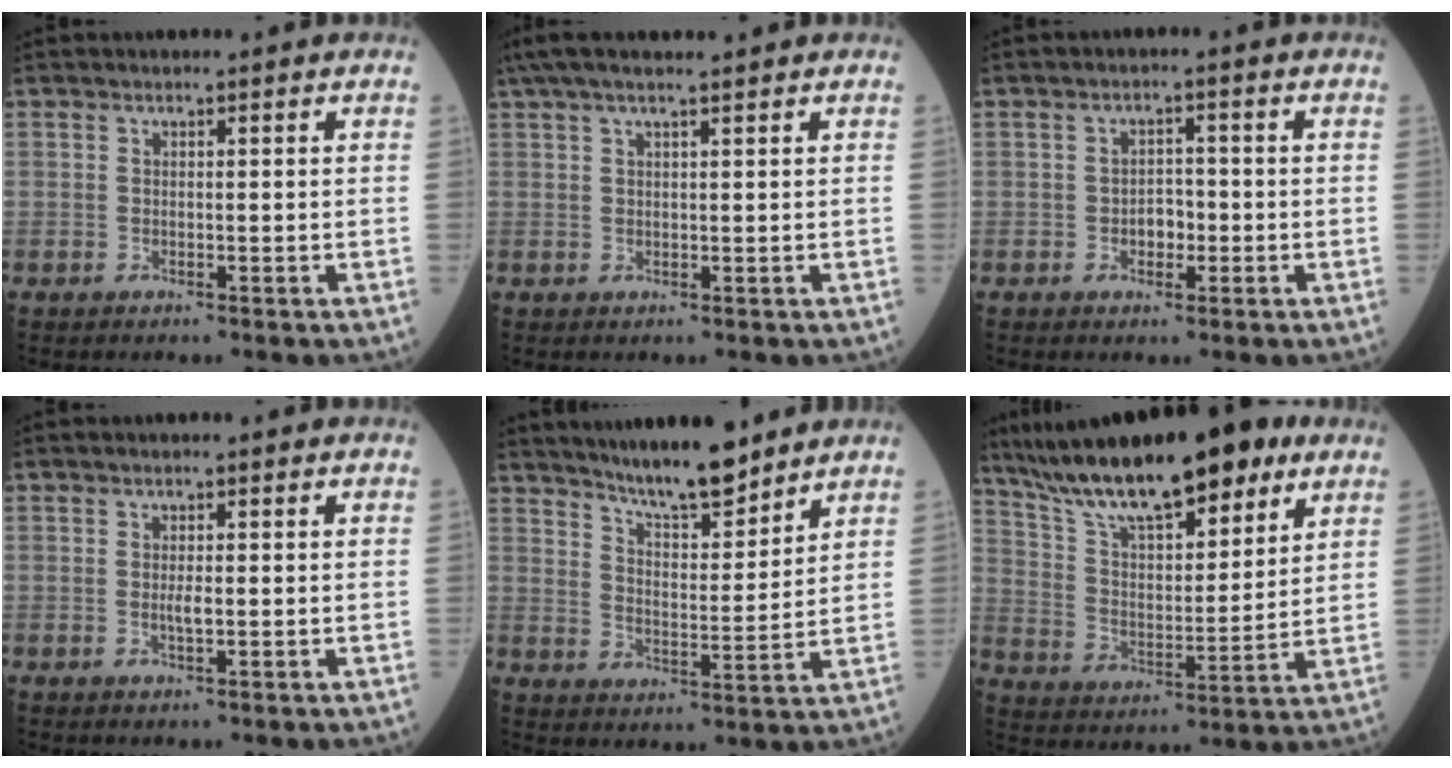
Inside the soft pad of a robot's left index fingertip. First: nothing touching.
{"total": 8.1, "force": [6.4, 0.5, 4.8], "torque": [-0.085, 0.042, 0.104]}
{"total": 2.7, "force": [-0.8, 1.7, 1.9], "torque": [-0.025, 0.007, -0.013]}
{"total": 1.4, "force": [0.0, 0.2, 1.4], "torque": [-0.029, -0.001, 0.001]}
{"total": 11.0, "force": [9.4, 1.3, 5.4], "torque": [-0.091, 0.000, 0.164]}
{"total": 20.9, "force": [15.1, 5.3, 13.3], "torque": [-0.230, 0.021, 0.260]}